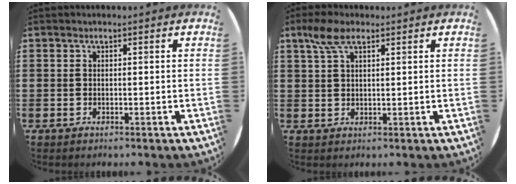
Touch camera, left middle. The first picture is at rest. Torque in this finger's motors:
{"motor_torque": [1.06, -0.94, 0.20, 0.13]}